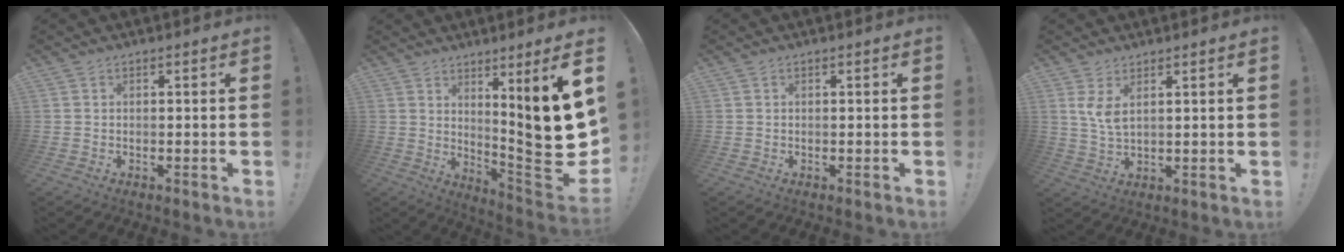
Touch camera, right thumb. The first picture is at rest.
{"total": 16.7, "force": [4.8, 1.6, 15.9], "torque": [-0.207, -0.062, 0.075]}
{"total": 0.0}
{"total": 5.1, "force": [2.7, 1.4, 4.1], "torque": [-0.075, -0.019, 0.045]}